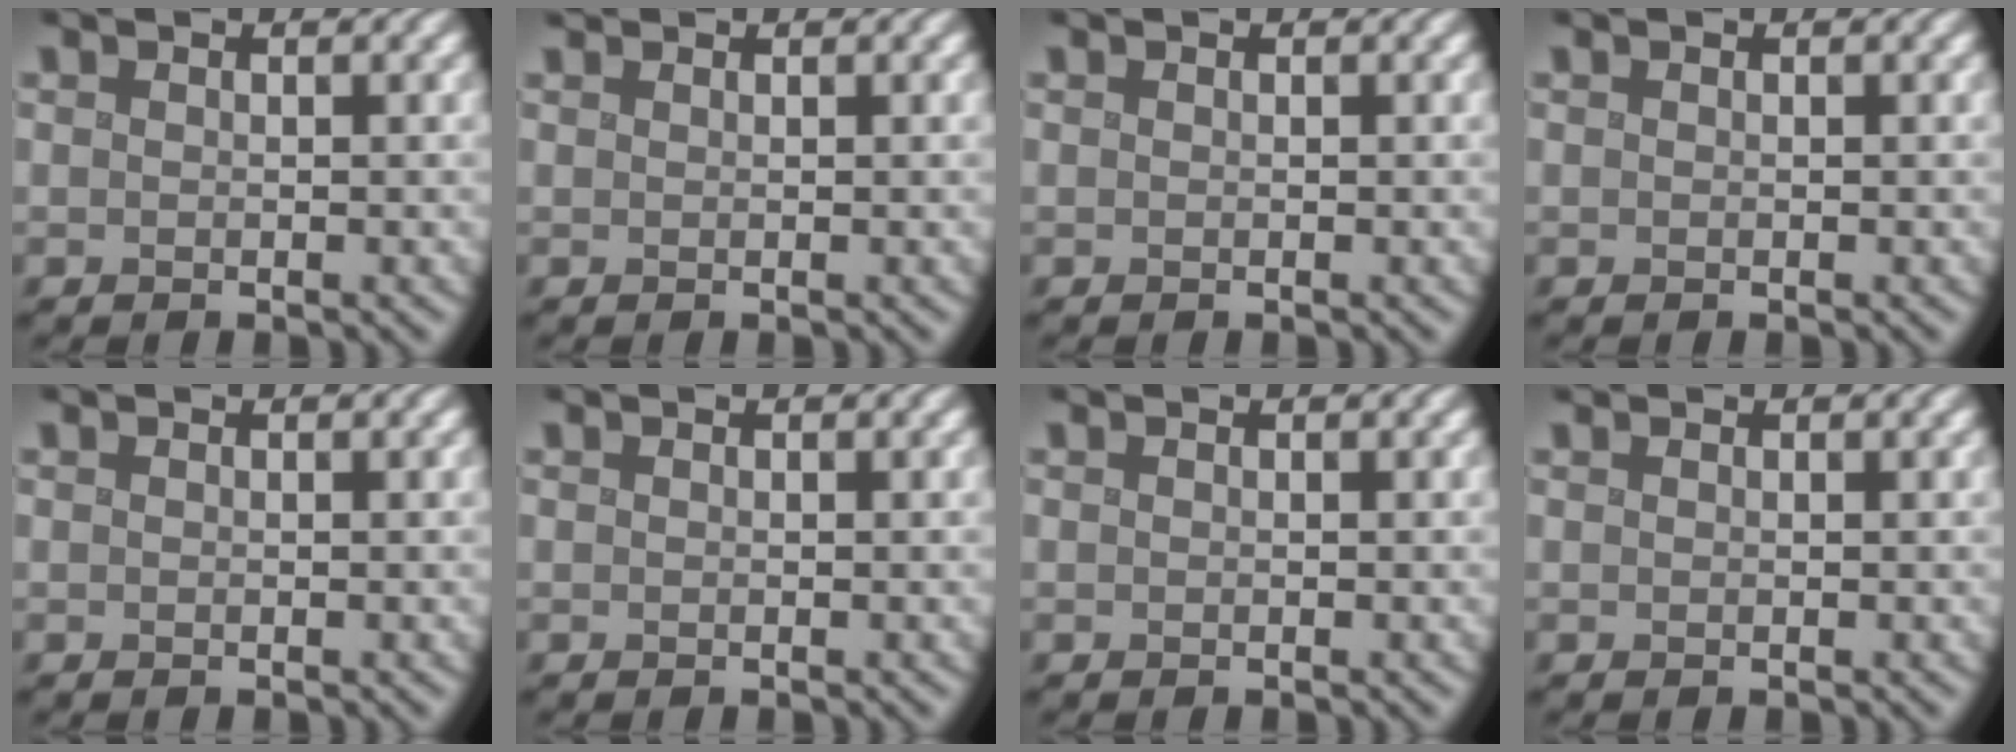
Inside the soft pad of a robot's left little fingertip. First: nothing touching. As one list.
[{"total": 0.6, "force": [0.6, 0.0, 0.0], "torque": [-0.004, 0.000, 0.011]}, {"total": 0.0}, {"total": 0.0}, {"total": 0.0}, {"total": 0.0}, {"total": 0.0}, {"total": 0.0}]